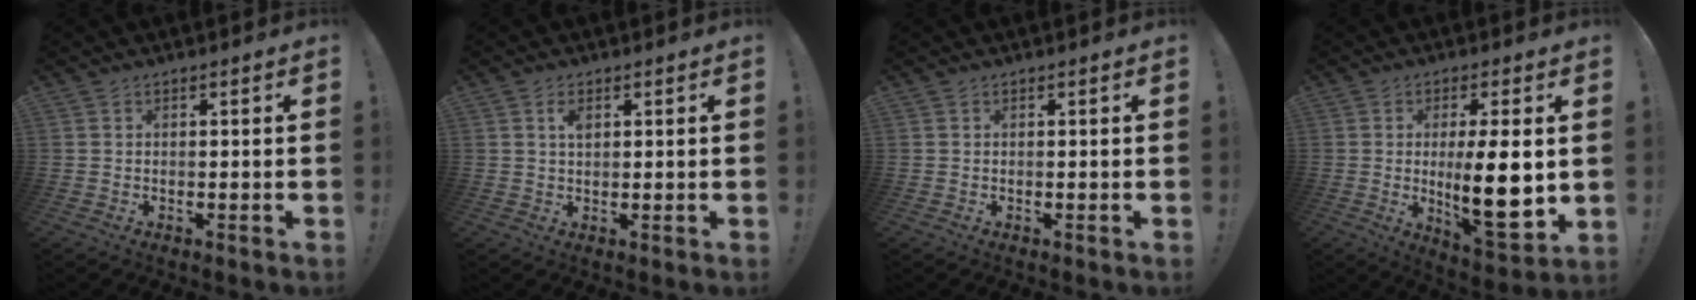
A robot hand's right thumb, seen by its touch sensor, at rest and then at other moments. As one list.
[{"total": 2.7, "force": [1.2, 1.4, 2.0], "torque": [-0.028, -0.004, 0.018]}, {"total": 0.0}, {"total": 15.4, "force": [0.2, 4.2, 14.8], "torque": [-0.239, -0.022, 0.000]}]